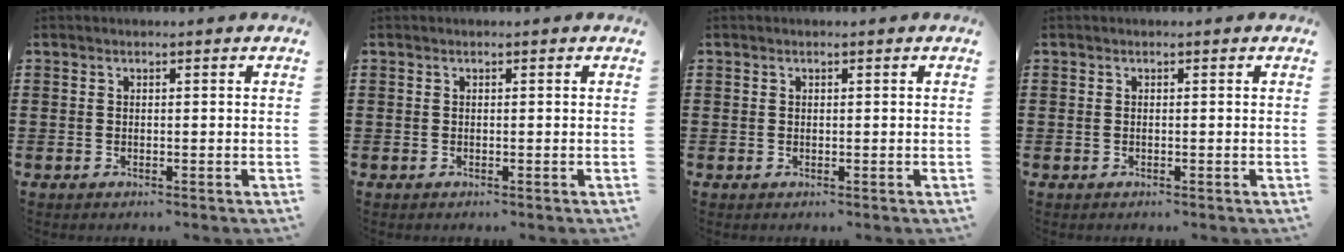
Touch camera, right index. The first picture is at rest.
{"total": 0.0}
{"total": 0.0}
{"total": 0.0}